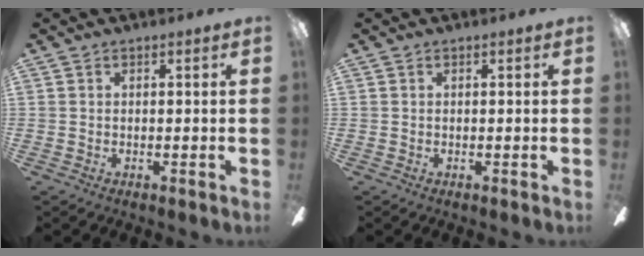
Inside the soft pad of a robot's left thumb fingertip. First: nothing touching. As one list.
[{"total": 0.0}]